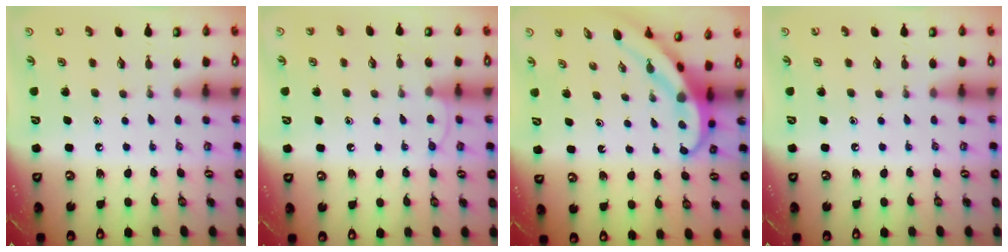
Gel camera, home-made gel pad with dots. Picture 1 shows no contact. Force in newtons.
{"total": 6.7, "press": 6.7, "slide": 0.6}
{"total": 5.7, "press": 5.7, "slide": 0.5}
{"total": 0.0}